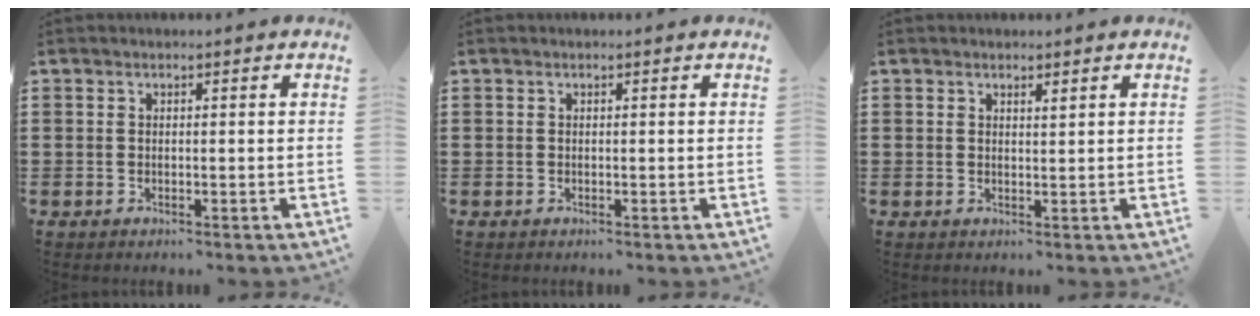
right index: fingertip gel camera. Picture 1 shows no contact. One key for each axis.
{"total": 0.0}
{"total": 1.0, "fx": 0.9, "fy": 0.2, "fz": 0.3, "tx": -0.008, "ty": 0.001, "tz": 0.018}